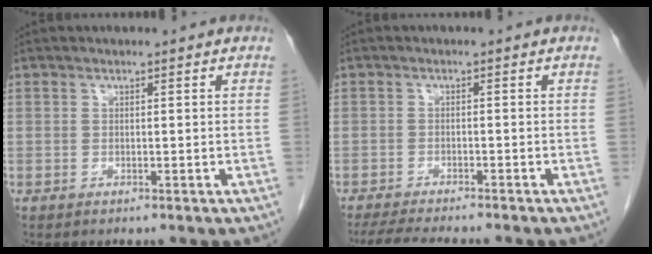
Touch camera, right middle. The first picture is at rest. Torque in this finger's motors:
{"motor_torque": [0.07, -0.03, 0.01, 0.01]}